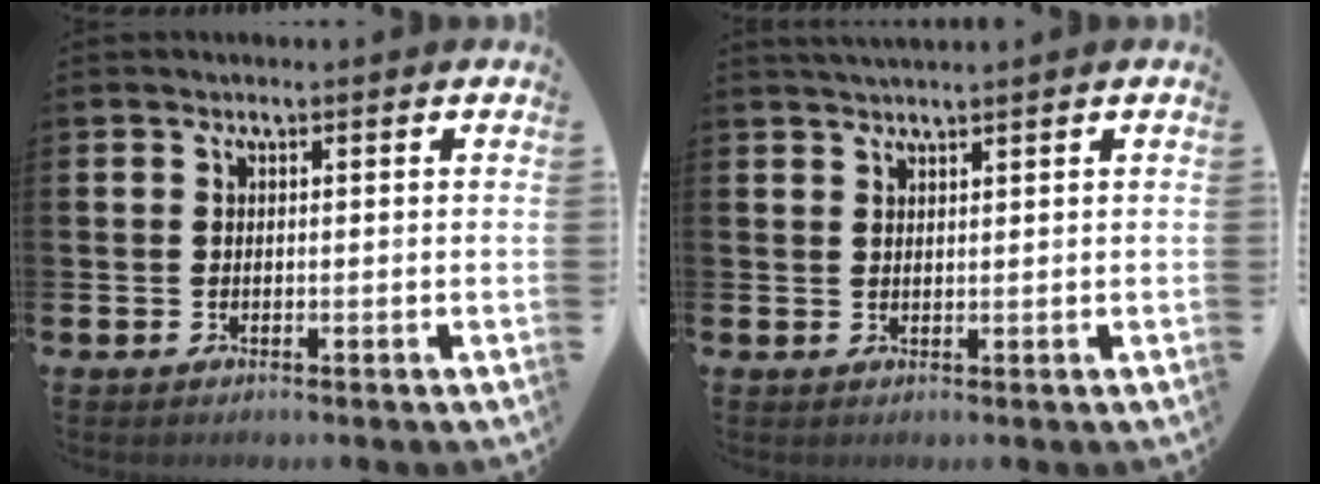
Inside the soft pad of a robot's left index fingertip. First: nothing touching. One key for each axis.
{"total": 1.6, "fx": 1.5, "fy": -0.2, "fz": 0.2, "tx": -0.006, "ty": -0.002, "tz": 0.029}